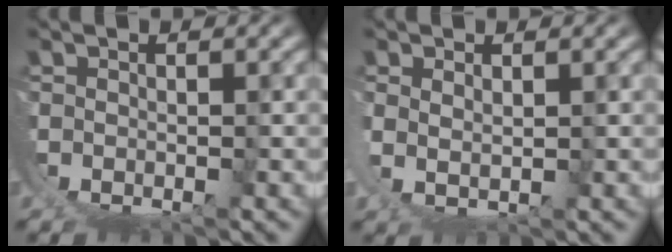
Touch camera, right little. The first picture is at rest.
{"total": 2.4, "force": [1.8, 0.4, 1.5], "torque": [-0.041, -0.007, 0.040]}